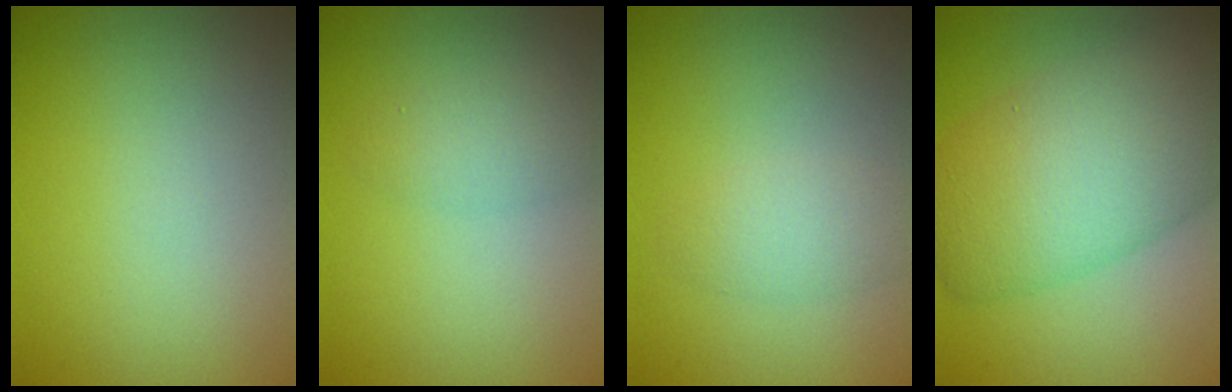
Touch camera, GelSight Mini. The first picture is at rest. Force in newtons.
{"total": 2.2, "press": 2.2, "slide": 0.1}
{"total": 2.2, "press": 2.1, "slide": 0.1}
{"total": 9.9, "press": 9.9, "slide": 0.7}